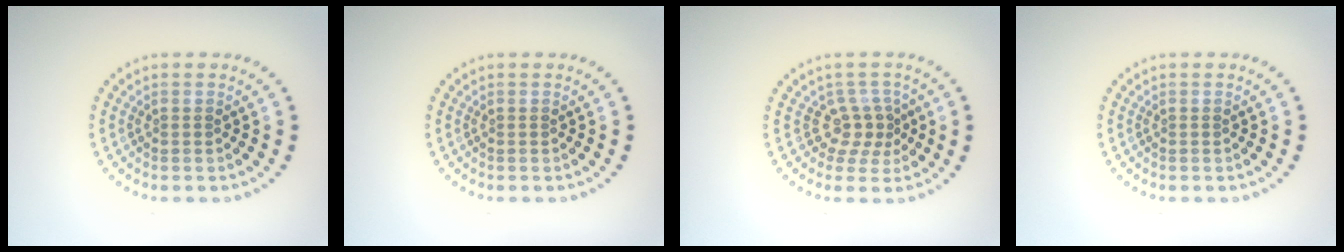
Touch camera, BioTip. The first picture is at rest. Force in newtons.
{"total": 0.0}
{"total": 2.4, "press": 1.7, "slide": 1.8}
{"total": 0.0}